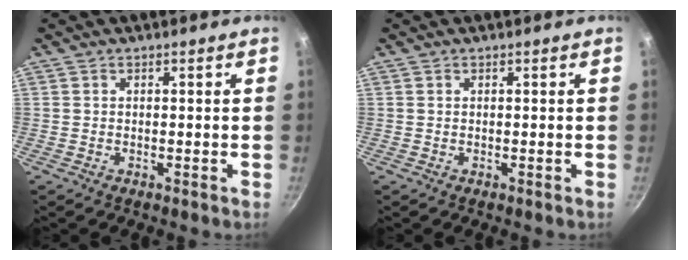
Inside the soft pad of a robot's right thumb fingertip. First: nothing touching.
{"total": 0.0}